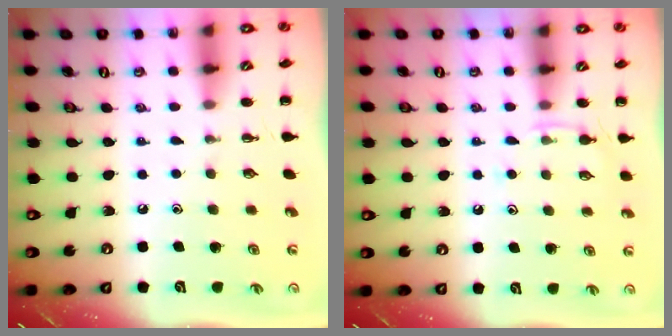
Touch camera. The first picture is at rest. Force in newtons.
{"total": 5.9, "press": 5.8, "slide": 1.4}